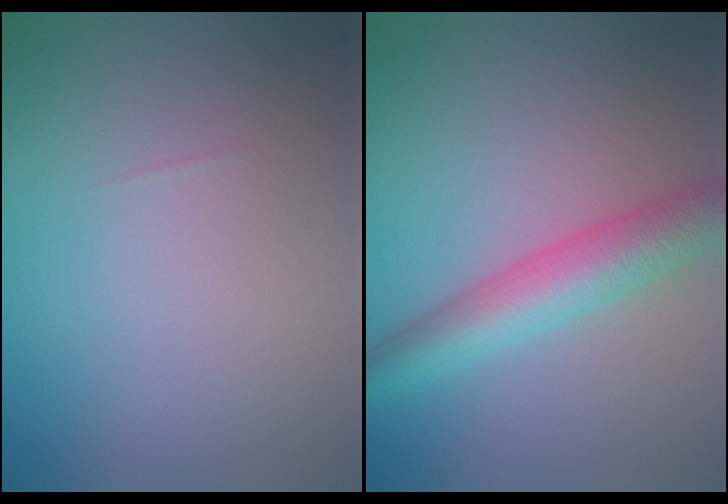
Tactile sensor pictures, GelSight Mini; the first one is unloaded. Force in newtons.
{"total": 5.6, "press": 5.6, "slide": 0.1}